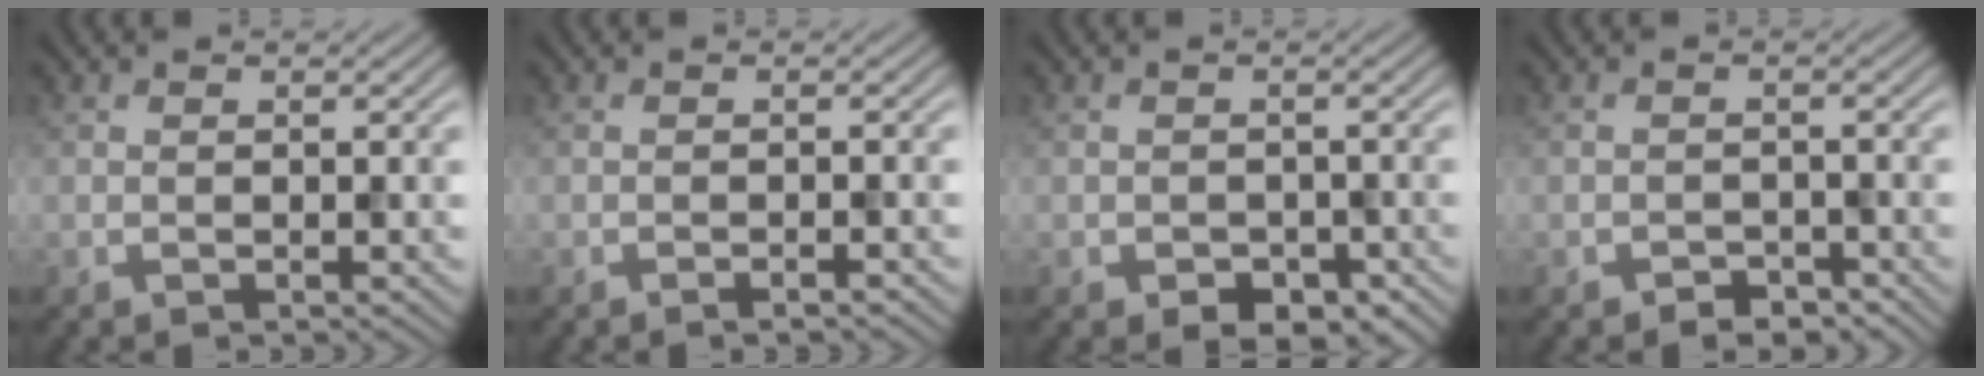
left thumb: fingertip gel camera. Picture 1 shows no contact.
{"total": 1.1, "force": [-0.8, 0.1, 0.7], "torque": [-0.008, 0.001, -0.015]}
{"total": 3.6, "force": [-2.1, 2.3, 1.9], "torque": [-0.026, -0.013, -0.029]}
{"total": 2.2, "force": [-1.8, 1.0, 0.7], "torque": [-0.009, 0.001, -0.032]}